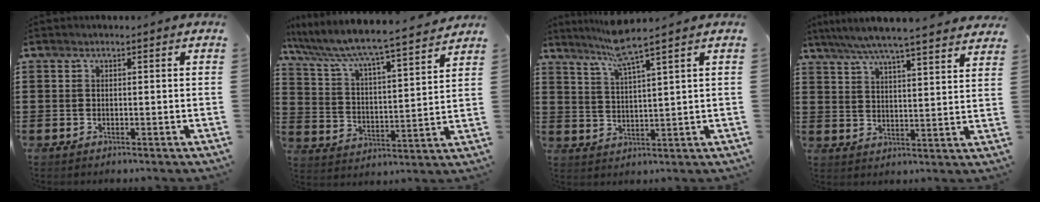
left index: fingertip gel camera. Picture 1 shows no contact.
{"total": 5.2, "force": [4.9, -0.2, 1.8], "torque": [-0.063, -0.044, 0.071]}
{"total": 6.2, "force": [4.9, -0.9, 3.8], "torque": [-0.089, -0.016, 0.083]}
{"total": 5.9, "force": [5.2, -0.4, 2.7], "torque": [-0.071, -0.027, 0.089]}